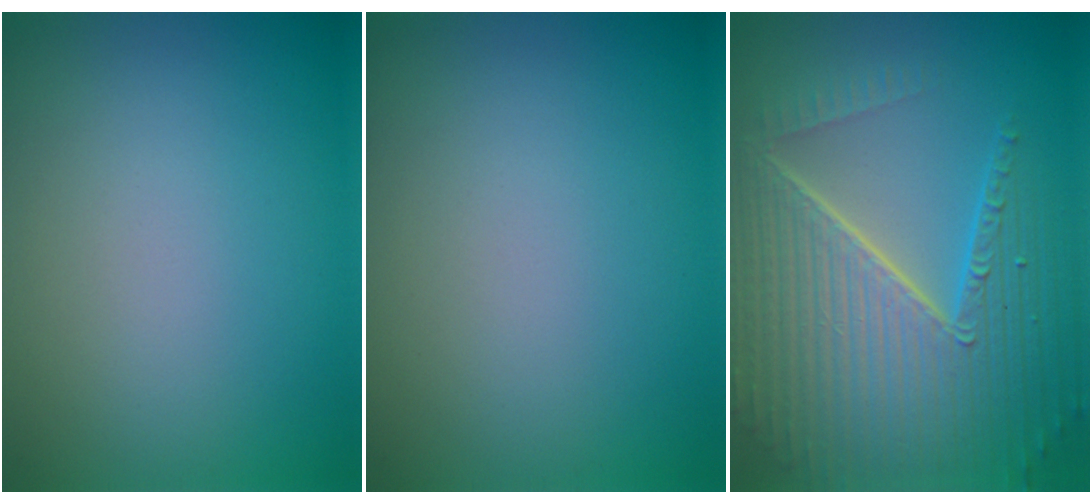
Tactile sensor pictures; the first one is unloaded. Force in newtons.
{"total": 0.0}
{"total": 10.1, "press": 6.3, "slide": 7.8}